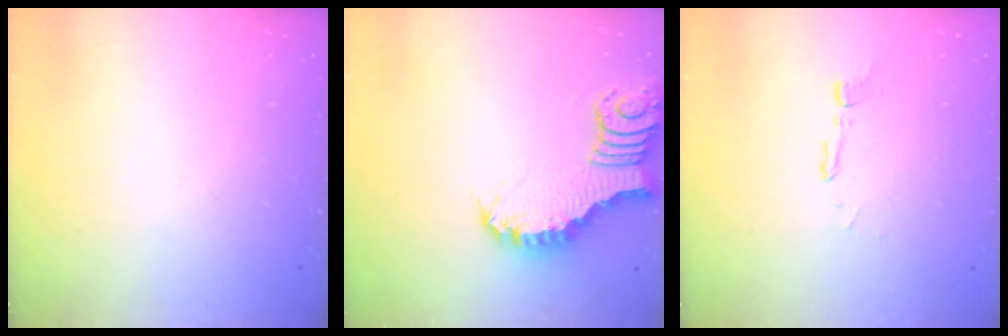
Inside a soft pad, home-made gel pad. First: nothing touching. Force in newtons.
{"total": 3.3, "press": 3.3, "slide": 0.2}
{"total": 2.7, "press": 2.7, "slide": 0.2}